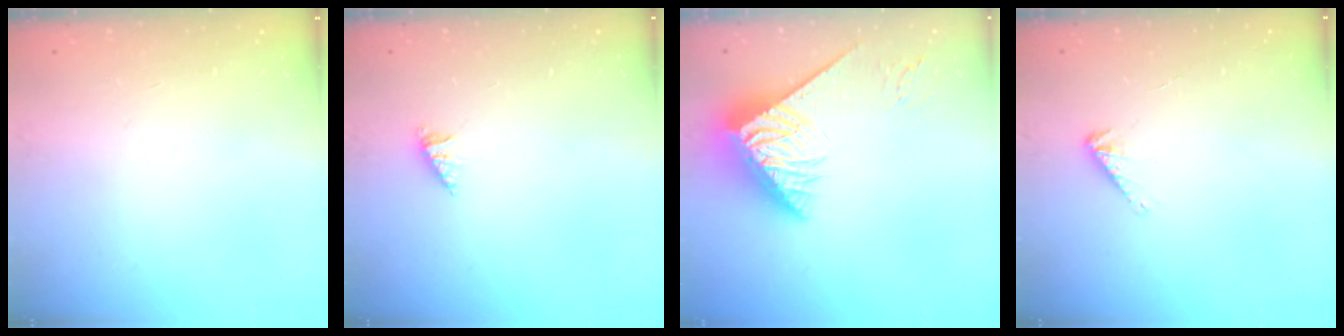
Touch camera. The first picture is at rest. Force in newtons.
{"total": 1.4, "press": 1.4, "slide": 0.2}
{"total": 8.0, "press": 7.5, "slide": 3.0}
{"total": 2.2, "press": 2.1, "slide": 0.5}